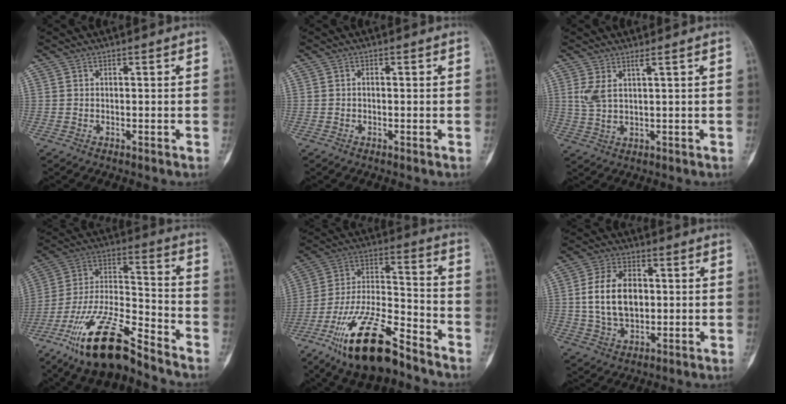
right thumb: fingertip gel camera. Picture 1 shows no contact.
{"total": 0.7, "force": [-0.2, 0.5, 0.4], "torque": [-0.005, 0.002, -0.008]}
{"total": 4.2, "force": [1.8, 0.8, 3.8], "torque": [-0.092, -0.015, 0.047]}
{"total": 18.6, "force": [-13.5, 5.1, 11.7], "torque": [-0.231, 0.070, -0.248]}
{"total": 20.2, "force": [-13.4, 6.9, 13.5], "torque": [-0.260, 0.072, -0.240]}
{"total": 12.2, "force": [1.0, 8.0, 9.1], "torque": [-0.149, 0.004, 0.023]}